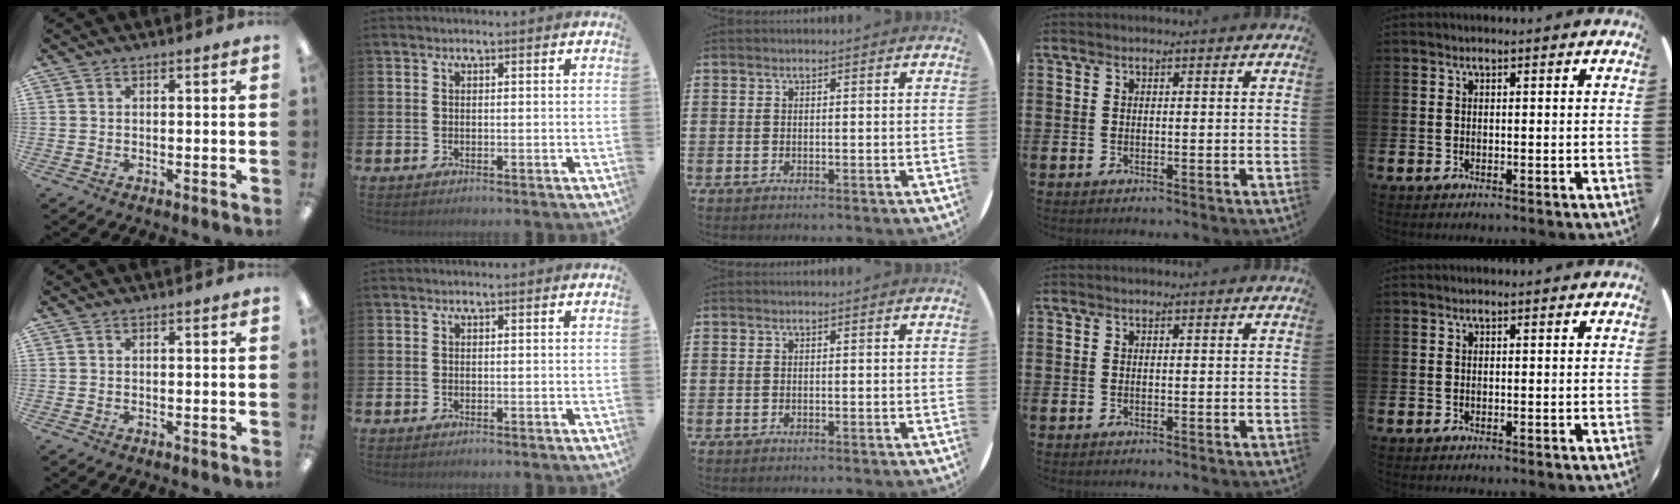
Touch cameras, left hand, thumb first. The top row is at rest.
{}